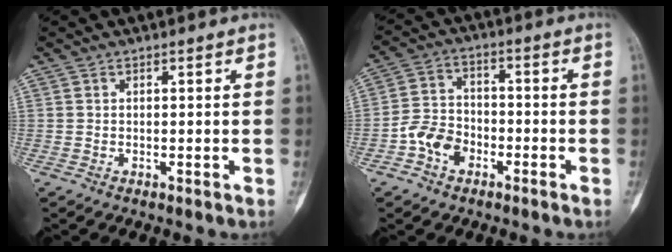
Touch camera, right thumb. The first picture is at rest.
{"total": 7.1, "force": [-3.4, 5.0, 3.8], "torque": [-0.057, 0.031, -0.067]}